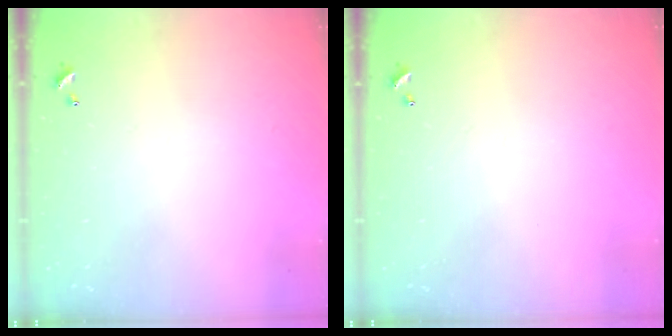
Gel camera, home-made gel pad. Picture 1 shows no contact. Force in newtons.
{"total": 0.0}